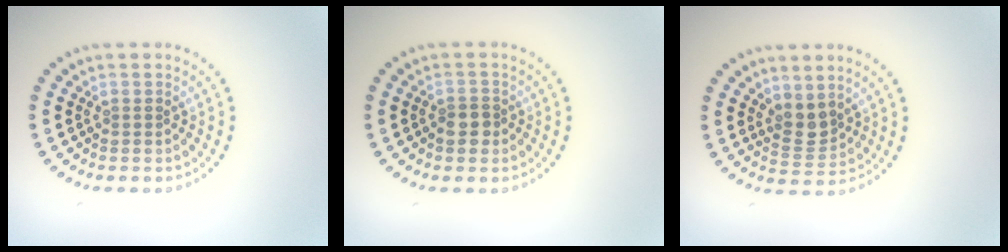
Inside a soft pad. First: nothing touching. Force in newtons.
{"total": 1.8, "press": 1.7, "slide": 0.7}
{"total": 2.3, "press": 1.8, "slide": 1.3}